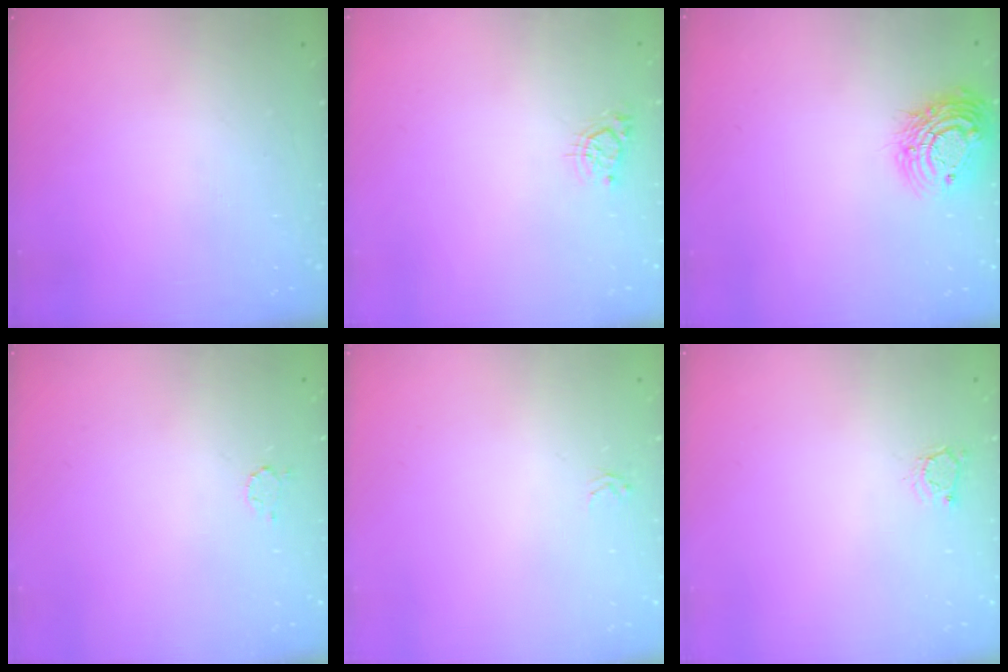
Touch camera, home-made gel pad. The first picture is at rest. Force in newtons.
{"total": 2.5, "press": 2.5, "slide": 0.4}
{"total": 13.9, "press": 13.9, "slide": 1.0}
{"total": 2.3, "press": 2.3, "slide": 0.3}
{"total": 1.9, "press": 1.9, "slide": 0.2}
{"total": 2.9, "press": 2.9, "slide": 0.4}